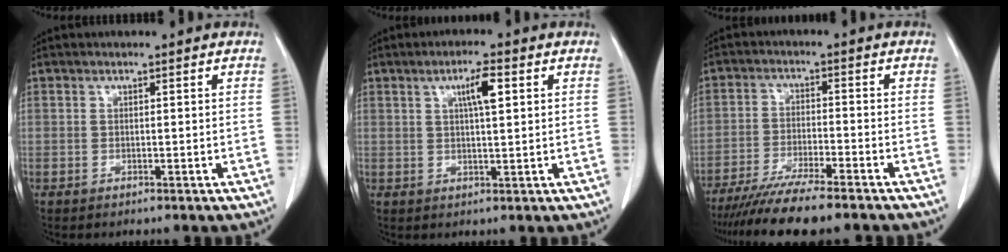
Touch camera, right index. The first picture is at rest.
{"total": 4.5, "force": [1.6, 0.5, 4.1], "torque": [-0.076, 0.002, 0.027]}
{"total": 10.7, "force": [-9.1, 0.1, 5.7], "torque": [-0.090, -0.029, -0.148]}